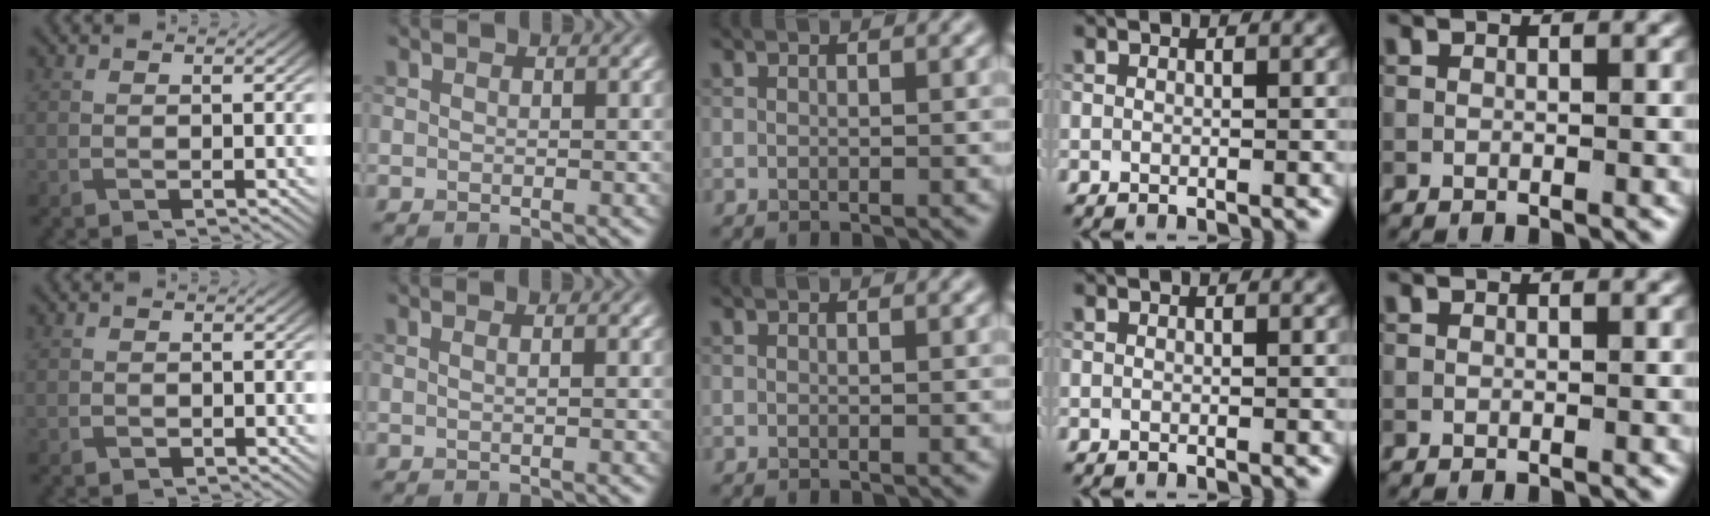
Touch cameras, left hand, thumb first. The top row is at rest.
{"thumb": {"total": 0.5, "force": [-0.2, 0.5, 0.0], "torque": [0.002, -0.004, -0.004]}, "index": {"total": 1.3, "force": [0.4, 0.6, 1.1], "torque": [-0.007, -0.003, -0.009]}}